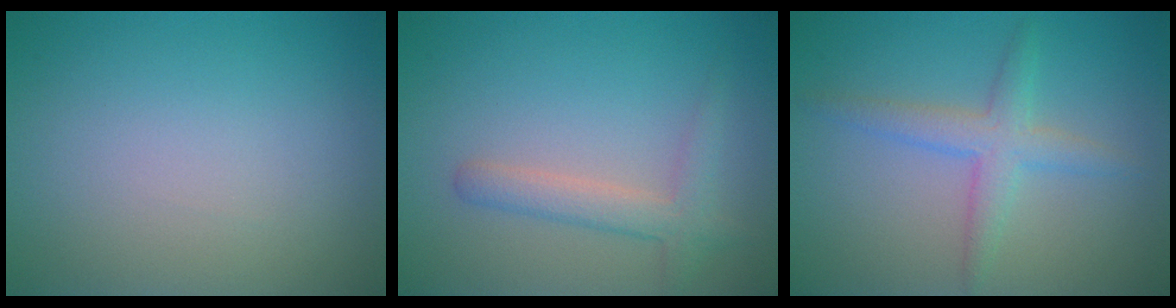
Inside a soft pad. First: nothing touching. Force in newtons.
{"total": 2.6, "press": 2.6, "slide": 0.2}
{"total": 2.9, "press": 2.9, "slide": 0.0}